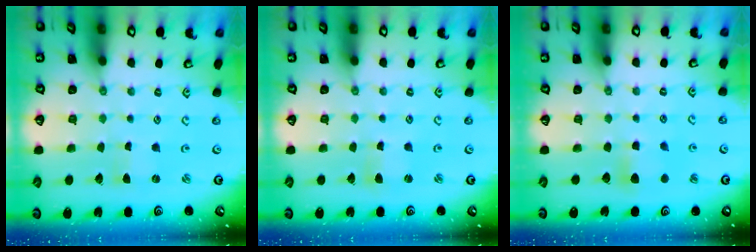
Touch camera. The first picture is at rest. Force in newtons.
{"total": 1.3, "press": 1.2, "slide": 0.2}
{"total": 5.3, "press": 5.3, "slide": 0.6}